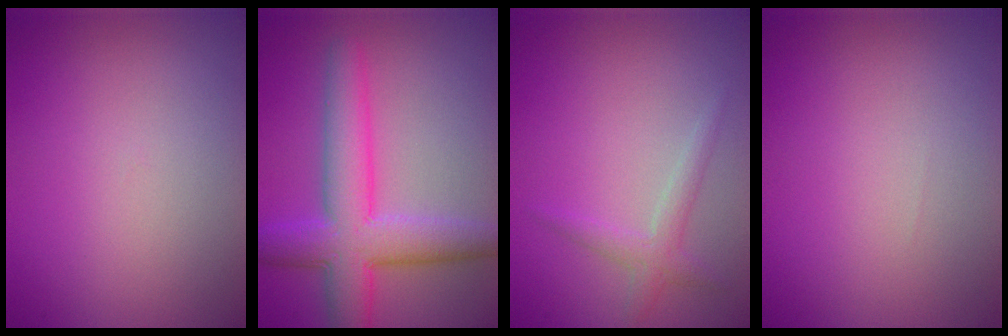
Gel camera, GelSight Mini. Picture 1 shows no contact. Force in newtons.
{"total": 6.7, "press": 6.7, "slide": 0.1}
{"total": 1.7, "press": 1.7, "slide": 0.1}
{"total": 0.0}